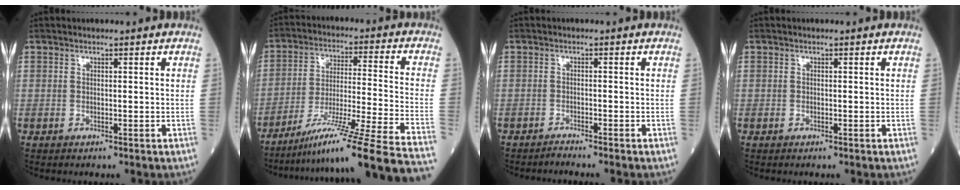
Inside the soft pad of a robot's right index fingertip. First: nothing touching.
{"total": 24.0, "force": [-19.5, -2.6, 13.7], "torque": [-0.157, -0.033, -0.306]}
{"total": 1.3, "force": [-1.2, -0.4, 0.0], "torque": [-0.003, -0.003, -0.022]}
{"total": 0.0}